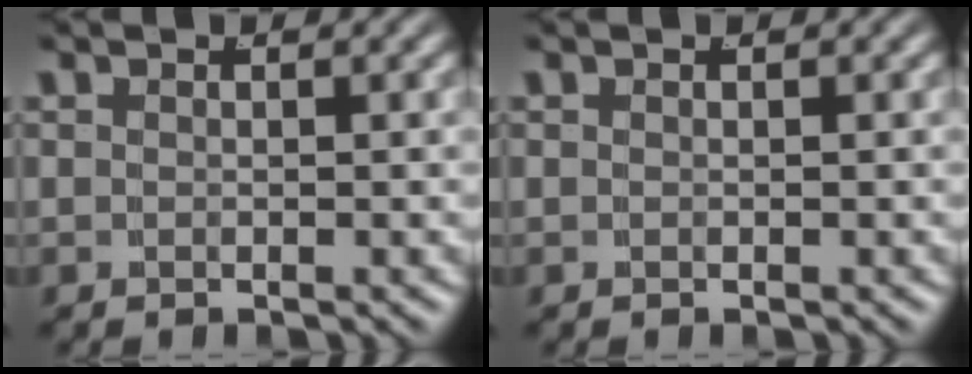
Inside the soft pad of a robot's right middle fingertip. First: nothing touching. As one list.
[{"total": 0.0}]